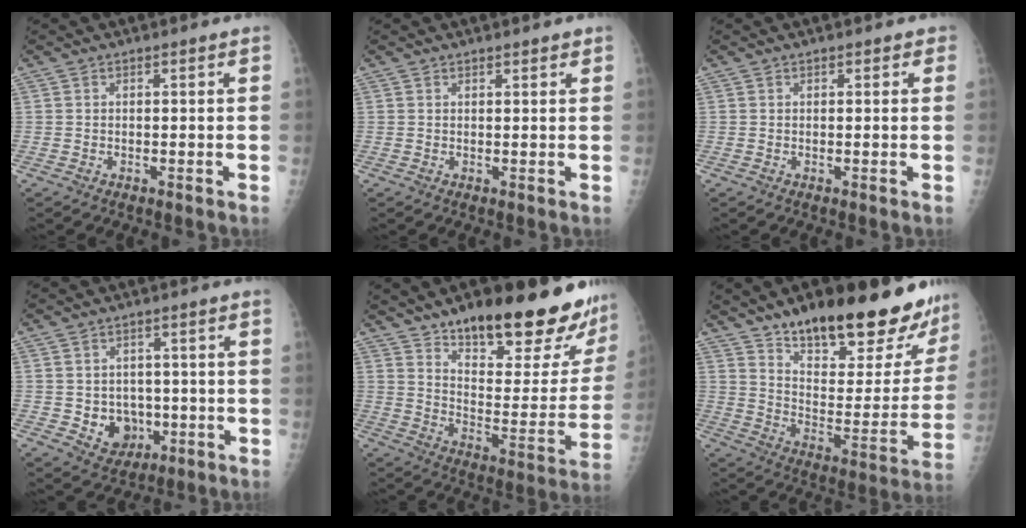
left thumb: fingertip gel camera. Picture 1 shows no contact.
{"total": 1.3, "force": [1.0, 0.4, 0.6], "torque": [-0.004, -0.003, 0.012]}
{"total": 1.0, "force": [0.6, 0.7, 0.4], "torque": [0.008, 0.000, 0.001]}
{"total": 6.9, "force": [-1.2, 6.0, 3.3], "torque": [-0.014, 0.005, -0.006]}
{"total": 26.7, "force": [19.4, 8.7, 16.2], "torque": [-0.189, -0.100, 0.279]}
{"total": 27.5, "force": [20.3, 9.3, 16.0], "torque": [-0.191, -0.099, 0.299]}